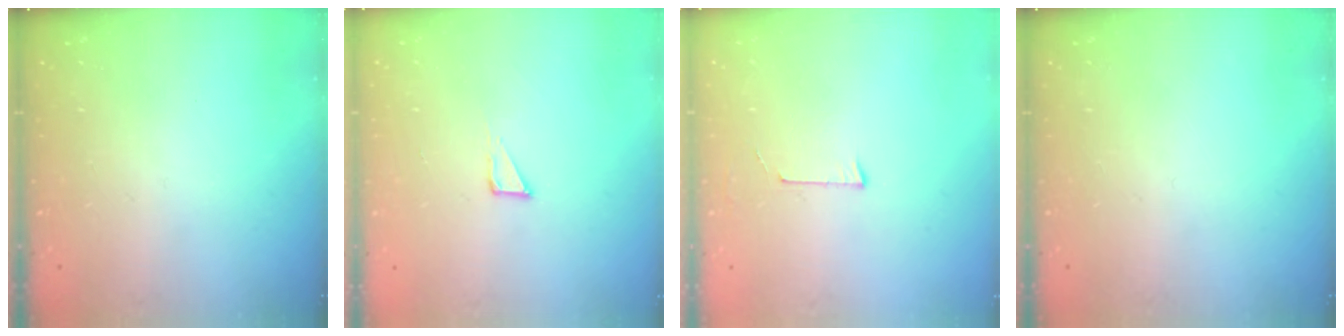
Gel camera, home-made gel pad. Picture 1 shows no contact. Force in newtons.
{"total": 2.1, "press": 2.1, "slide": 0.1}
{"total": 3.2, "press": 3.2, "slide": 0.2}
{"total": 0.0}